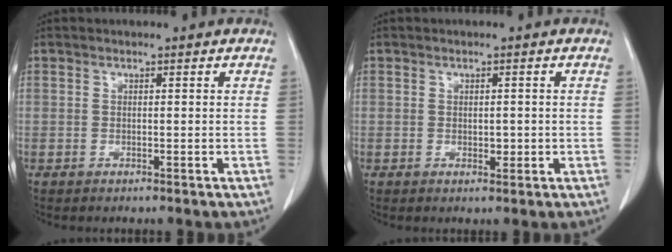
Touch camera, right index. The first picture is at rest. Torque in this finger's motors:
{"motor_torque": [-0.03, 0.05, 0.00, 0.00]}